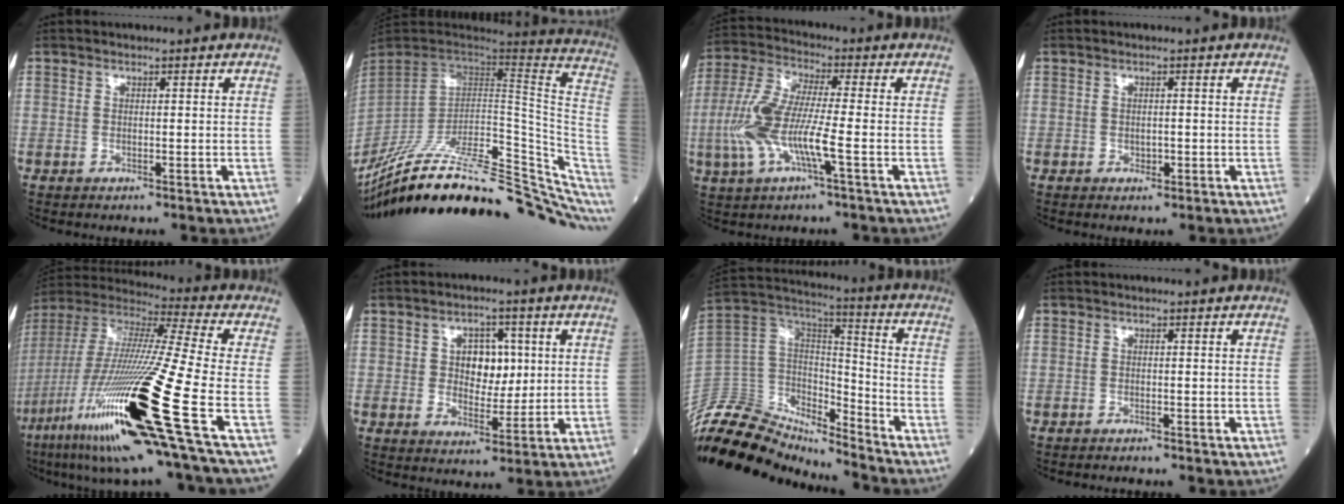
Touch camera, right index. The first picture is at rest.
{"total": 32.0, "force": [-24.8, 7.0, 19.1], "torque": [-0.224, -0.010, -0.363]}
{"total": 11.1, "force": [-2.7, 1.6, 10.6], "torque": [-0.241, 0.006, -0.057]}
{"total": 1.0, "force": [-0.3, 0.8, 0.6], "torque": [-0.010, 0.000, -0.002]}
{"total": 29.1, "force": [-11.3, 0.5, 26.9], "torque": [-0.519, -0.065, -0.211]}
{"total": 6.1, "force": [1.3, 3.9, 4.5], "torque": [-0.064, 0.012, 0.025]}
{"total": 22.3, "force": [-20.8, 5.9, 5.8], "torque": [-0.153, 0.041, -0.362]}
{"total": 1.6, "force": [-1.6, 0.1, 0.4], "torque": [-0.007, -0.002, -0.020]}